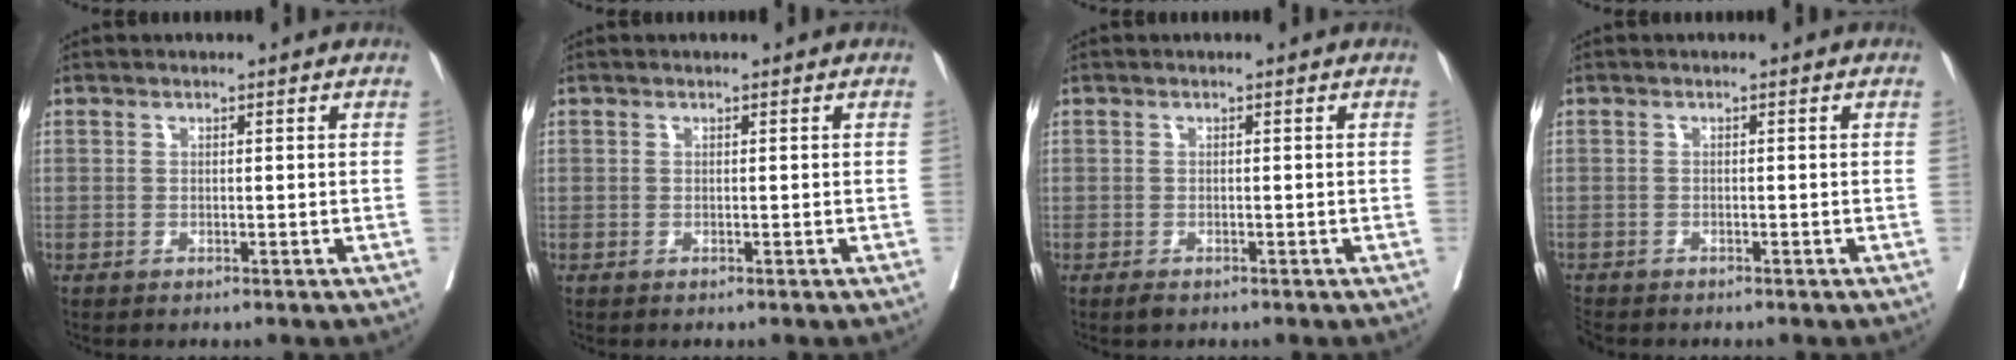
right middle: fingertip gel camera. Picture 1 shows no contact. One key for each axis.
{"total": 0.0}
{"total": 0.9, "fx": -0.7, "fy": 0.4, "fz": 0.5, "tx": -0.011, "ty": -0.002, "tz": -0.008}
{"total": 3.1, "fx": -2.9, "fy": 0.9, "fz": 0.8, "tx": -0.019, "ty": -0.010, "tz": -0.053}